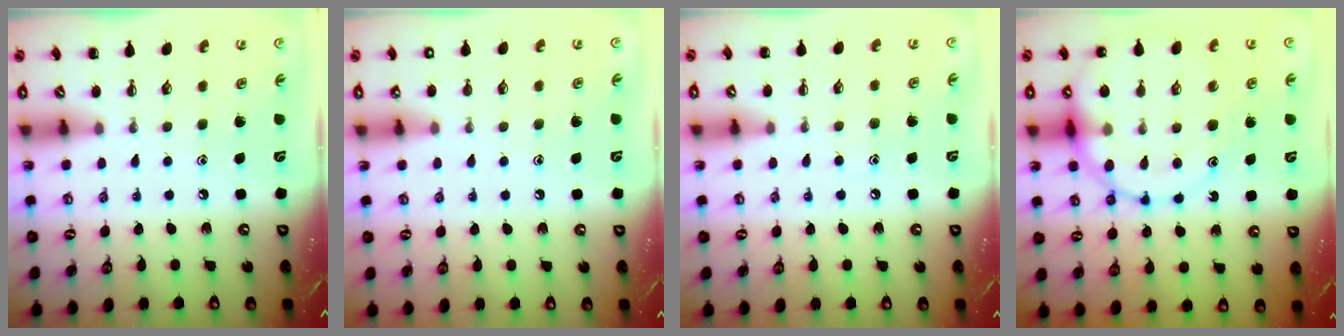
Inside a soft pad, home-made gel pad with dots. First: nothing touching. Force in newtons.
{"total": 1.4, "press": 1.4, "slide": 0.1}
{"total": 5.4, "press": 5.2, "slide": 1.6}
{"total": 17.9, "press": 17.5, "slide": 3.5}